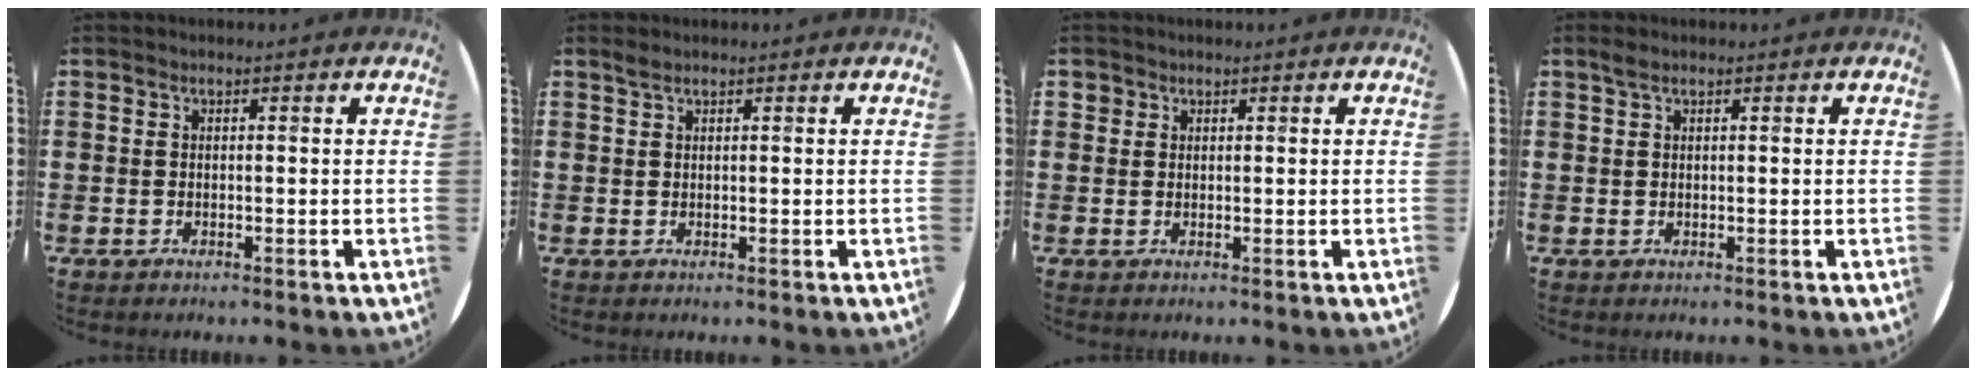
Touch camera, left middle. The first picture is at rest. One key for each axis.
{"total": 0.7, "fx": 0.7, "fy": 0.1, "fz": 0.3, "tx": -0.007, "ty": 0.001, "tz": 0.013}
{"total": 1.0, "fx": 0.8, "fy": 0.7, "fz": 0.0, "tx": 0.008, "ty": 0.000, "tz": 0.014}
{"total": 0.9, "fx": 0.6, "fy": 0.2, "fz": 0.6, "tx": -0.011, "ty": 0.002, "tz": 0.011}